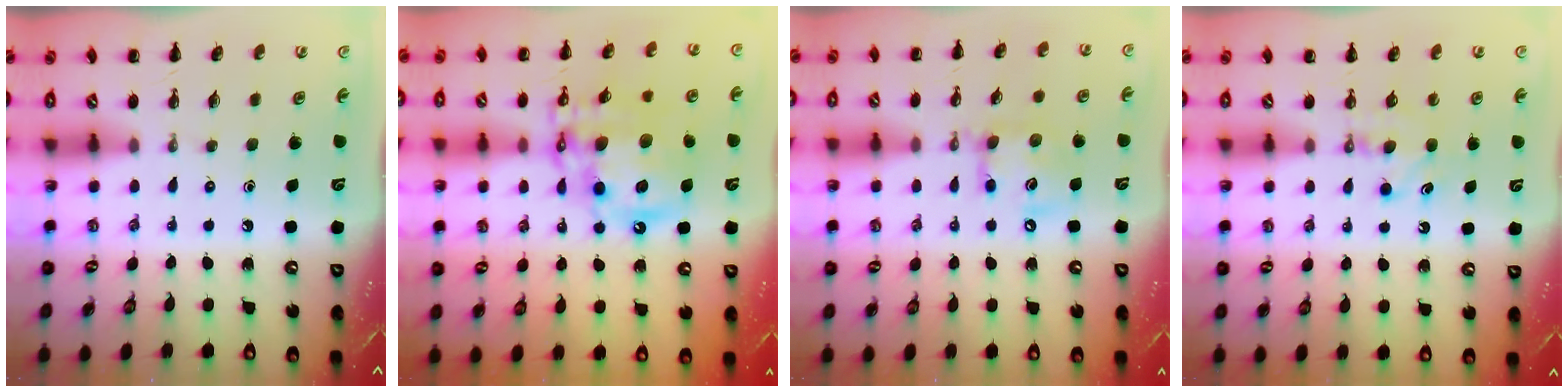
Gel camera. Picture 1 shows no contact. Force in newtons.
{"total": 17.3, "press": 16.9, "slide": 3.9}
{"total": 12.2, "press": 12.0, "slide": 1.9}
{"total": 5.6, "press": 5.3, "slide": 1.6}